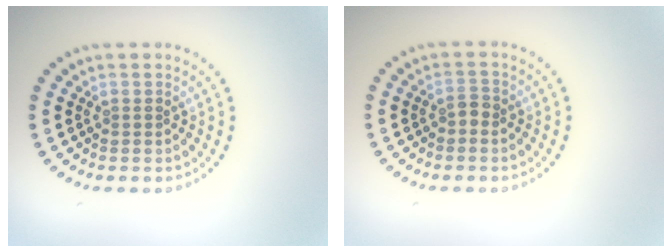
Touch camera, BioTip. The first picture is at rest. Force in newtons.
{"total": 0.9, "press": 0.9, "slide": 0.3}